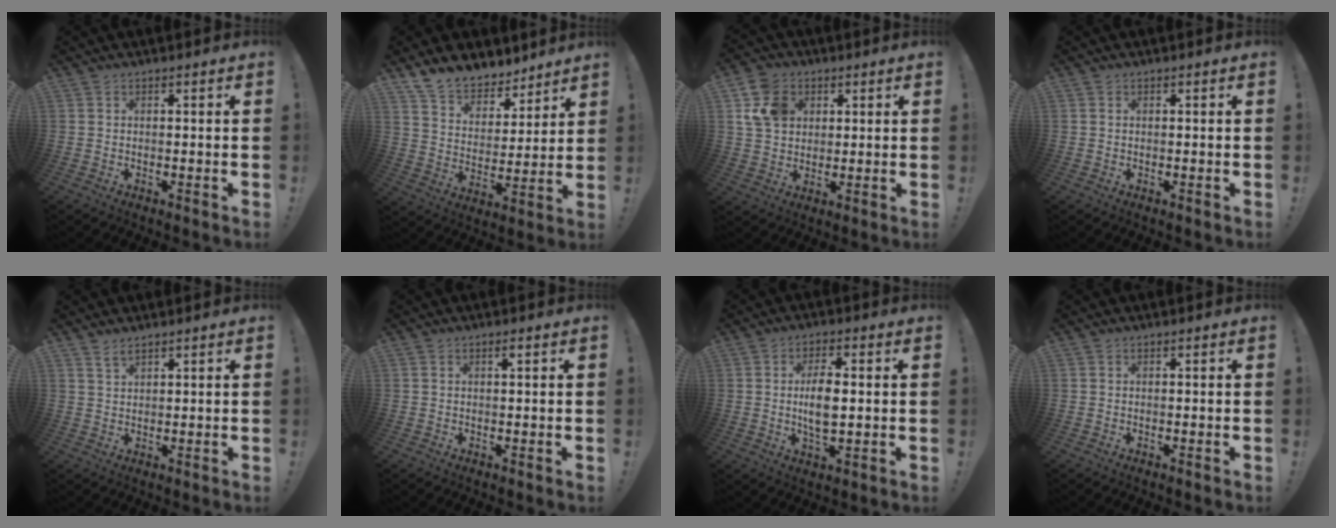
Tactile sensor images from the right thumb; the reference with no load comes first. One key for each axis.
{"total": 11.8, "fx": 10.2, "fy": 5.4, "fz": 2.5, "tx": -0.064, "ty": -0.078, "tz": 0.196}
{"total": 10.5, "fx": 3.7, "fy": 8.4, "fz": 5.1, "tx": -0.091, "ty": -0.001, "tz": 0.076}
{"total": 0.0}
{"total": 2.6, "fx": 2.2, "fy": 0.7, "fz": 1.2, "tx": -0.027, "ty": -0.013, "tz": 0.041}
{"total": 0.8, "fx": 0.3, "fy": 0.0, "fz": 0.8, "tx": -0.013, "ty": 0.000, "tz": 0.004}
{"total": 8.2, "fx": 0.5, "fy": 3.9, "fz": 7.2, "tx": -0.129, "ty": -0.004, "tz": 0.001}
{"total": 0.0}